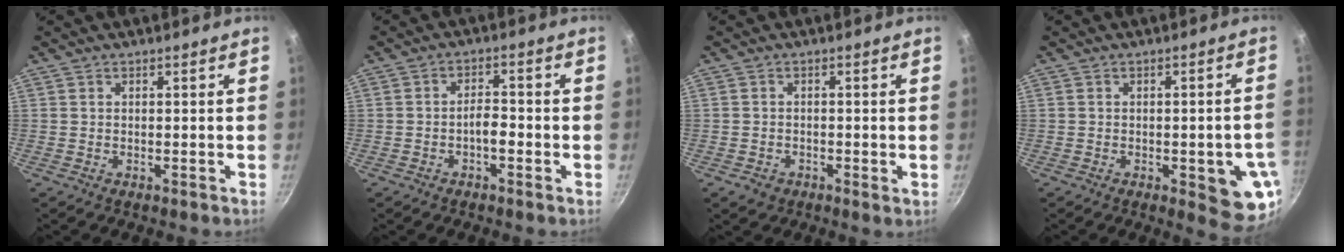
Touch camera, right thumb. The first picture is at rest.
{"total": 3.1, "force": [-1.5, 1.2, 2.5], "torque": [-0.035, 0.020, -0.027]}
{"total": 2.7, "force": [-1.0, 1.8, 1.7], "torque": [-0.032, 0.000, -0.019]}
{"total": 10.4, "force": [-2.7, 3.5, 9.4], "torque": [-0.080, 0.005, -0.029]}